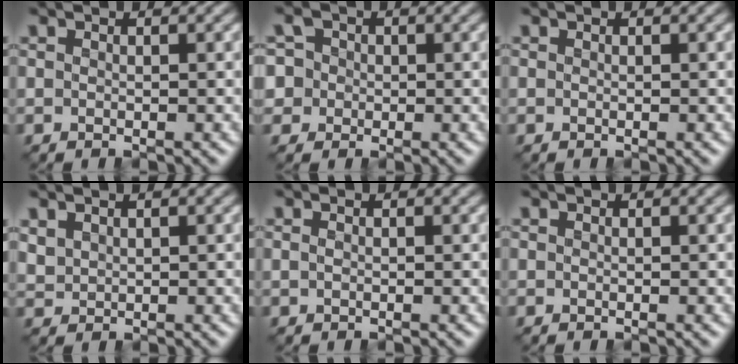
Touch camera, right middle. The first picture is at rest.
{"total": 3.2, "force": [0.4, 3.1, 0.8], "torque": [-0.005, 0.011, 0.000]}
{"total": 0.0}
{"total": 1.4, "force": [1.0, 0.9, 0.5], "torque": [-0.015, 0.002, 0.026]}
{"total": 0.0}
{"total": 0.0}